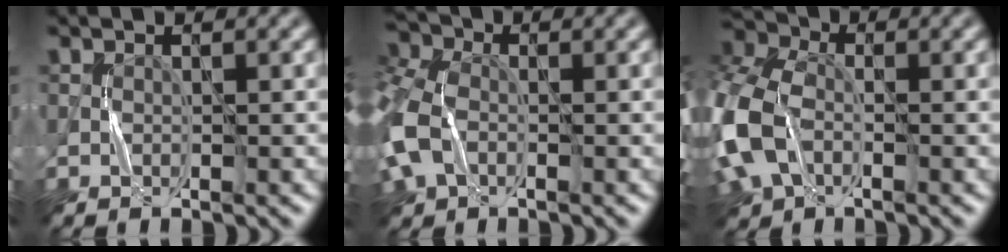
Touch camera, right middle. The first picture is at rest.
{"total": 7.0, "force": [-1.1, 5.0, 4.8], "torque": [-0.138, 0.004, -0.039]}
{"total": 10.2, "force": [-2.0, 7.0, 7.1], "torque": [-0.203, -0.013, -0.053]}